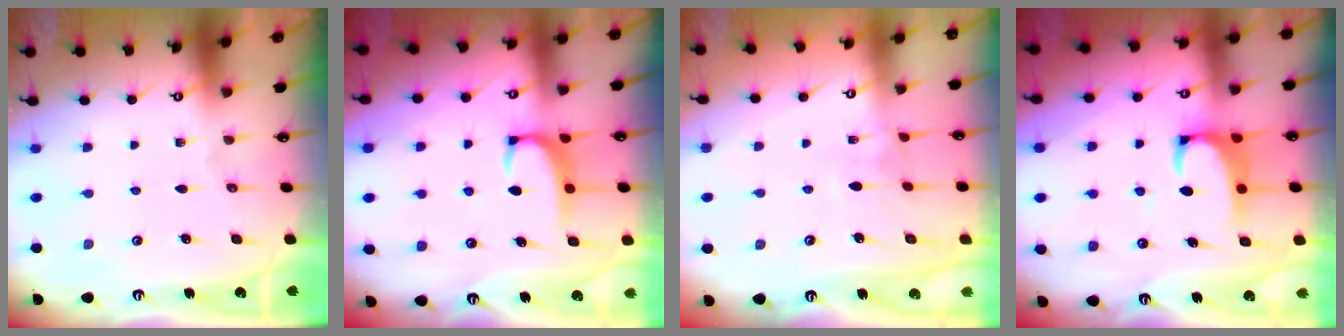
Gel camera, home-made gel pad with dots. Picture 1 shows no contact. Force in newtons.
{"total": 2.2, "press": 2.1, "slide": 0.6}
{"total": 3.3, "press": 3.3, "slide": 0.2}
{"total": 2.2, "press": 2.0, "slide": 0.9}